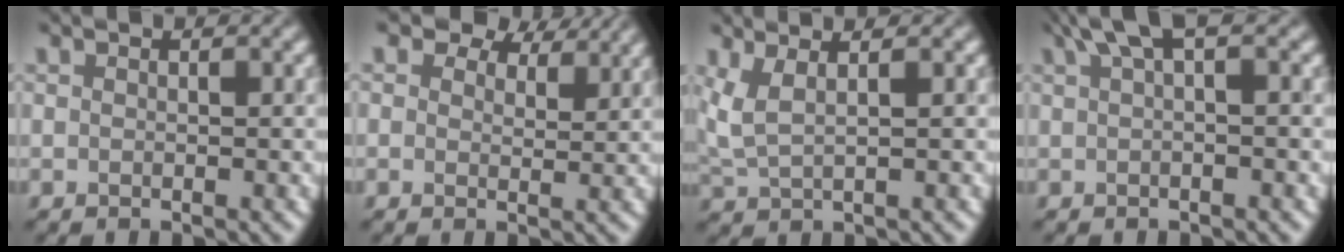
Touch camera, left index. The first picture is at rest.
{"total": 5.7, "force": [4.5, 2.4, 2.4], "torque": [-0.043, 0.006, 0.059]}
{"total": 2.5, "force": [1.3, 0.7, 2.0], "torque": [-0.049, 0.004, 0.031]}
{"total": 2.8, "force": [1.5, 0.4, 2.4], "torque": [-0.035, 0.011, 0.026]}